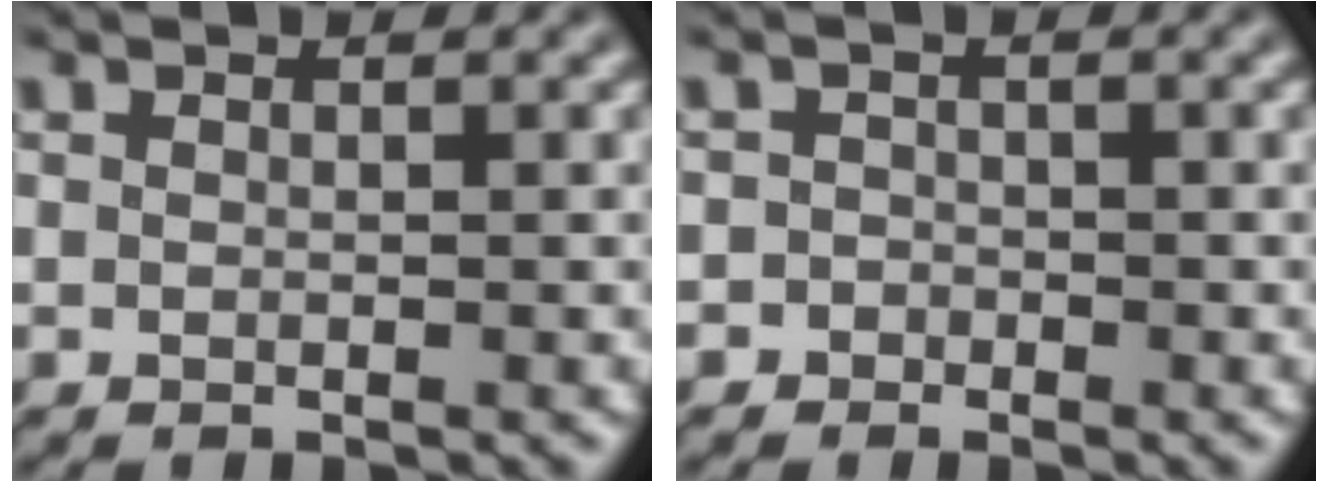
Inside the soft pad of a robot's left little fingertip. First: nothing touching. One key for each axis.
{"total": 1.7, "fx": -0.9, "fy": 1.4, "fz": -0.1, "tx": 0.025, "ty": 0.007, "tz": -0.024}